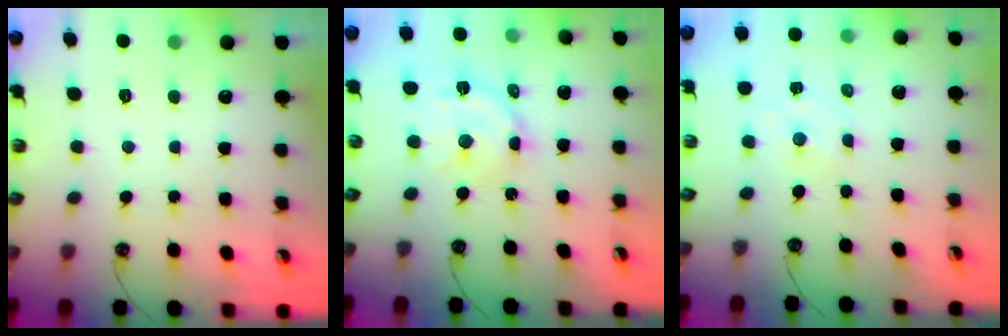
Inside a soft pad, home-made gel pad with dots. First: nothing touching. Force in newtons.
{"total": 12.6, "press": 12.5, "slide": 1.2}
{"total": 2.3, "press": 2.3, "slide": 0.4}